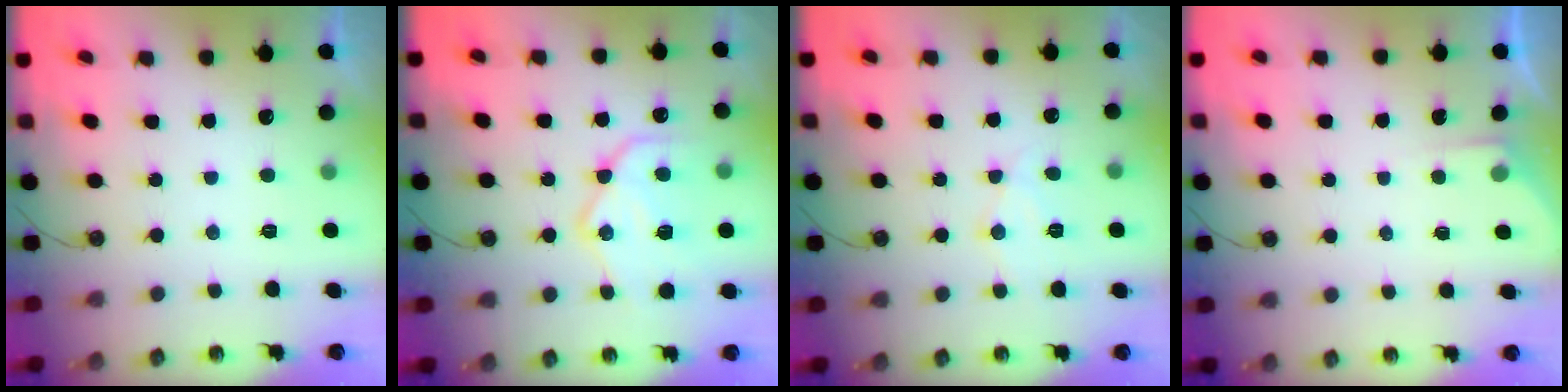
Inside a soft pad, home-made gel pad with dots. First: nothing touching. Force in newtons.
{"total": 18.6, "press": 18.5, "slide": 1.7}
{"total": 8.9, "press": 8.9, "slide": 0.1}
{"total": 3.0, "press": 2.9, "slide": 0.5}